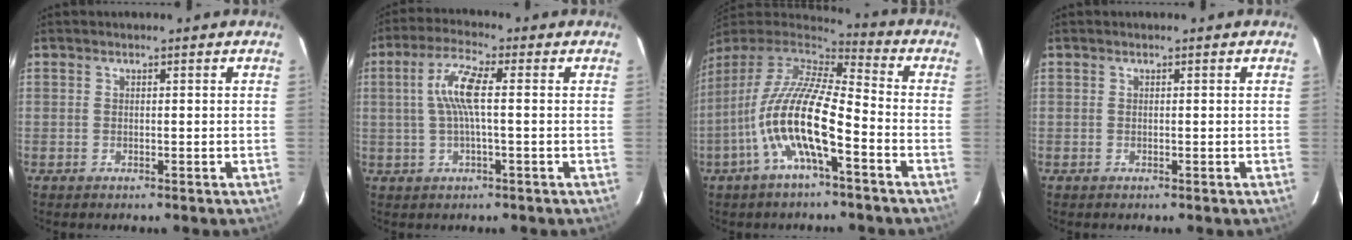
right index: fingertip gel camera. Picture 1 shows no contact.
{"total": 7.2, "force": [0.5, 0.9, 7.1], "torque": [-0.141, 0.008, 0.011]}
{"total": 16.0, "force": [-5.9, 3.8, 14.4], "torque": [-0.270, -0.013, -0.120]}
{"total": 0.0}